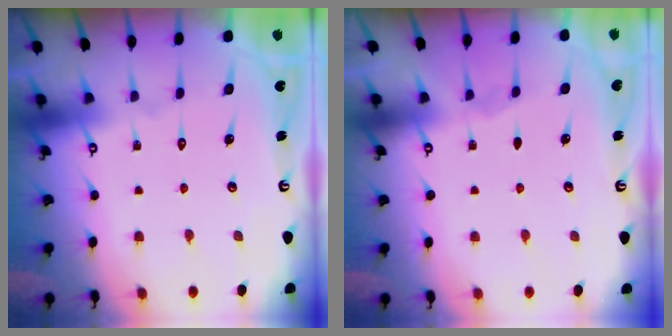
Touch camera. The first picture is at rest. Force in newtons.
{"total": 2.3, "press": 2.3, "slide": 0.4}